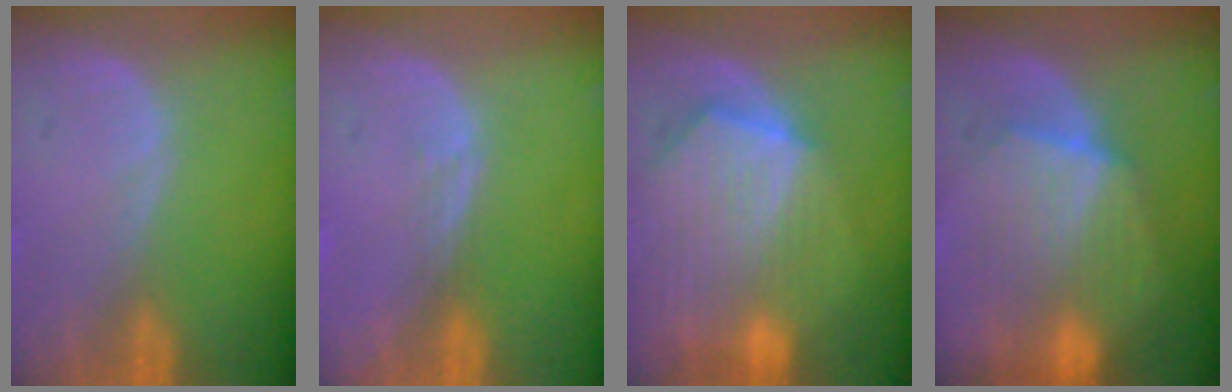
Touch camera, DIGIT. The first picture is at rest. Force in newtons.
{"total": 1.1, "press": 0.9, "slide": 0.7}
{"total": 10.4, "press": 9.1, "slide": 5.0}
{"total": 8.0, "press": 7.9, "slide": 1.0}